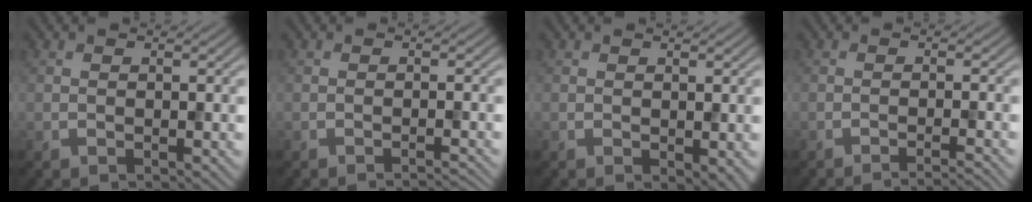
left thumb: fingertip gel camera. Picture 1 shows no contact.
{"total": 1.6, "force": [-1.3, 0.2, 0.9], "torque": [0.000, 0.002, -0.026]}
{"total": 2.0, "force": [-0.4, 1.0, 1.7], "torque": [-0.023, -0.009, -0.003]}
{"total": 2.8, "force": [-2.2, 0.2, 1.7], "torque": [-0.014, 0.005, -0.046]}